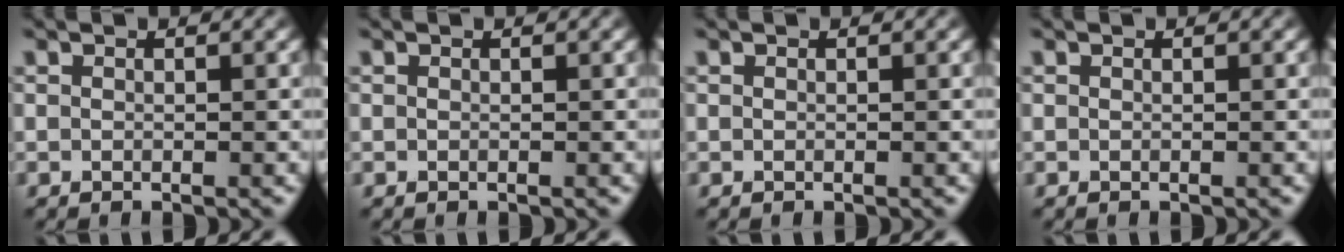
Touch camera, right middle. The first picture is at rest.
{"total": 0.0}
{"total": 0.0}
{"total": 0.0}